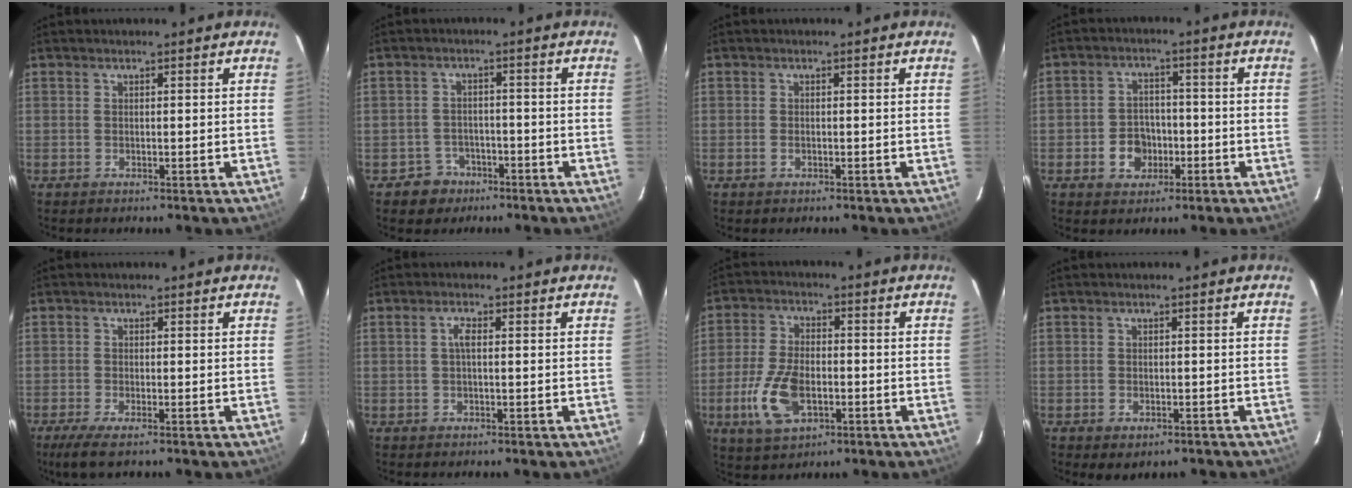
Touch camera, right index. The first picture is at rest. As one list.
[{"total": 4.9, "force": [-2.8, 4.0, -0.1], "torque": [-0.014, 0.020, -0.040]}, {"total": 1.0, "force": [-0.4, 0.6, 0.6], "torque": [-0.013, -0.001, -0.007]}, {"total": 6.1, "force": [-2.4, 5.0, 2.4], "torque": [-0.058, 0.016, -0.028]}, {"total": 4.6, "force": [-3.1, 0.8, 3.3], "torque": [-0.077, -0.018, -0.058]}, {"total": 1.6, "force": [0.1, 0.5, 1.6], "torque": [-0.033, 0.005, 0.000]}, {"total": 10.9, "force": [-3.6, 5.8, 8.5], "torque": [-0.188, -0.006, -0.062]}, {"total": 3.2, "force": [-1.9, 1.9, 1.7], "torque": [-0.034, -0.012, -0.022]}]